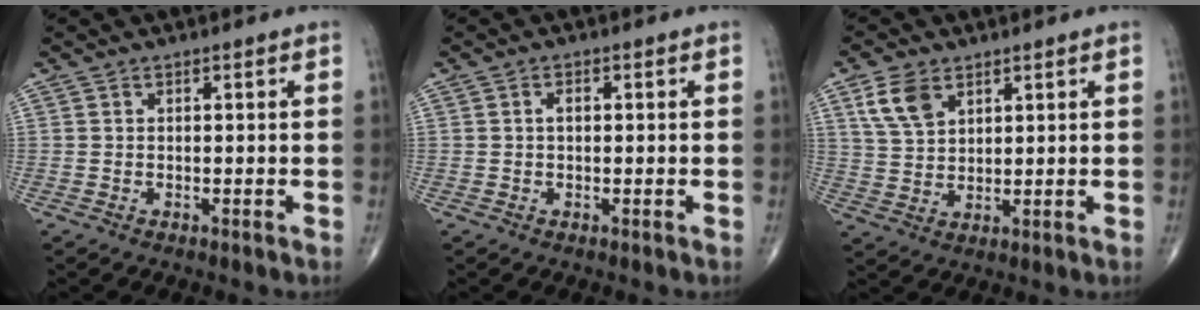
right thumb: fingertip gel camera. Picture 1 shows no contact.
{"total": 1.4, "force": [0.1, 0.8, 1.2], "torque": [-0.016, 0.005, -0.001]}
{"total": 6.9, "force": [3.6, 4.2, 4.1], "torque": [-0.072, -0.011, 0.077]}